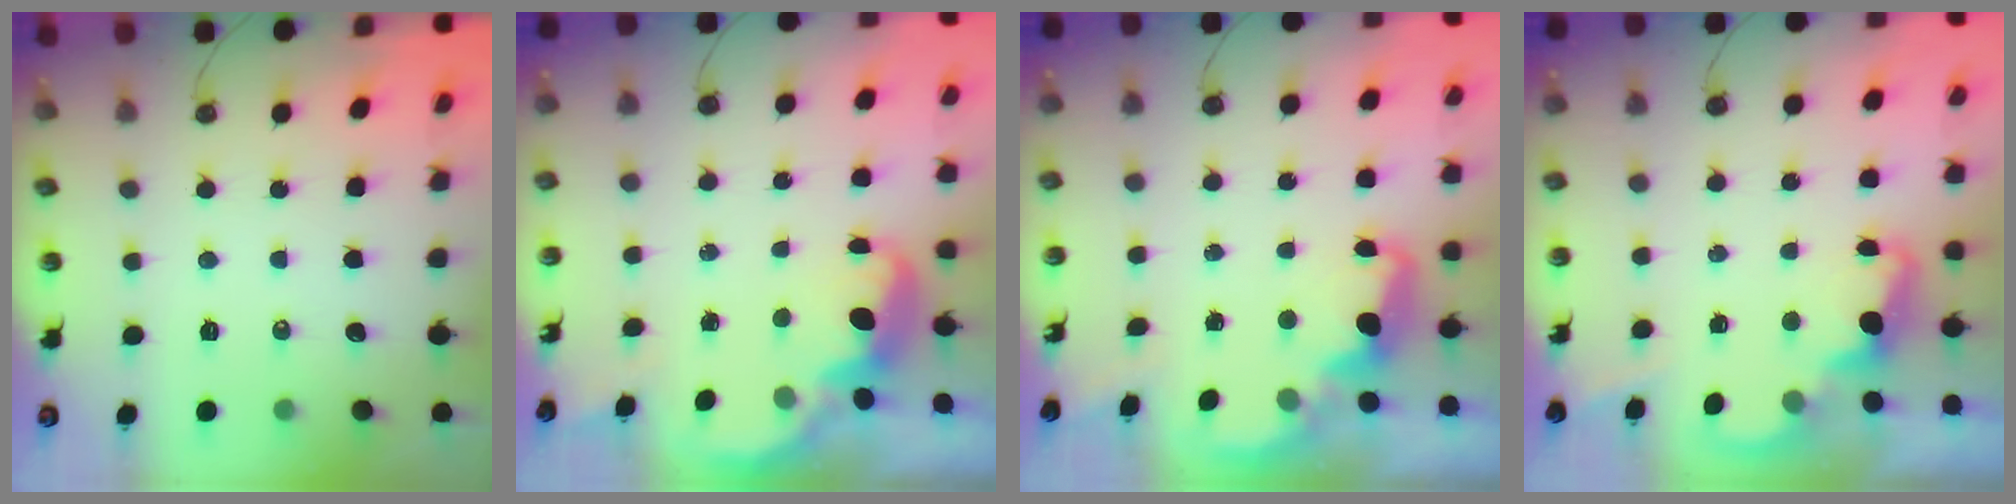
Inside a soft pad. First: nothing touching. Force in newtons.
{"total": 2.5, "press": 2.4, "slide": 0.7}
{"total": 2.5, "press": 2.5, "slide": 0.5}
{"total": 2.3, "press": 2.3, "slide": 0.5}